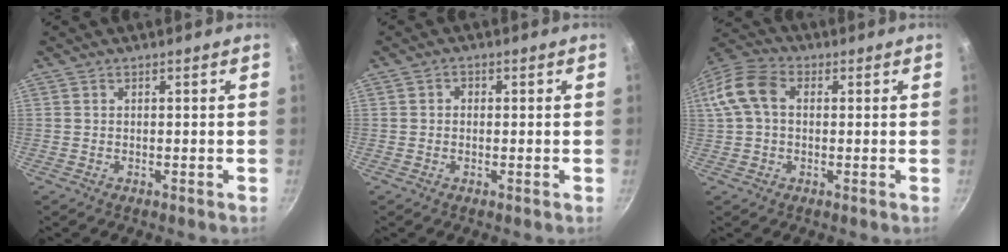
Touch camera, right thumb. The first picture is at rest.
{"total": 1.3, "force": [0.0, 1.2, 0.5], "torque": [-0.006, 0.004, -0.003]}
{"total": 10.3, "force": [1.5, 7.1, 7.3], "torque": [-0.141, 0.027, 0.013]}